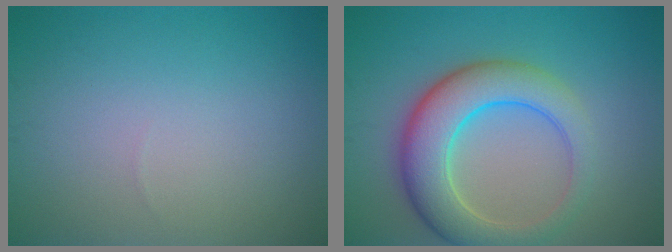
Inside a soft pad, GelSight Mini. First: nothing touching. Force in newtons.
{"total": 7.3, "press": 7.3, "slide": 0.4}